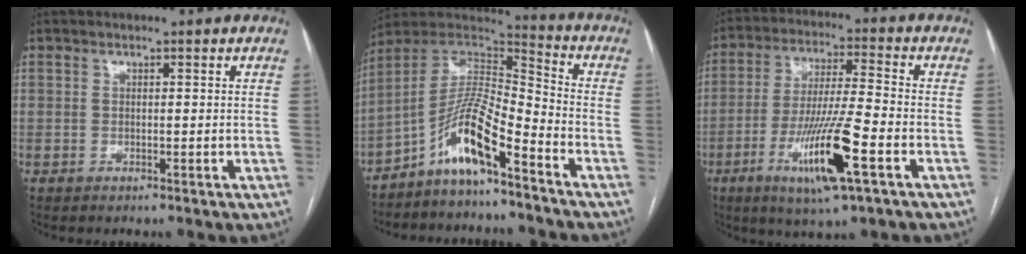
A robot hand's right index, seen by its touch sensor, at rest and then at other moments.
{"total": 11.2, "force": [-6.9, 1.5, 8.7], "torque": [-0.174, 0.020, -0.131]}
{"total": 13.8, "force": [-5.5, 0.6, 12.6], "torque": [-0.244, -0.021, -0.097]}